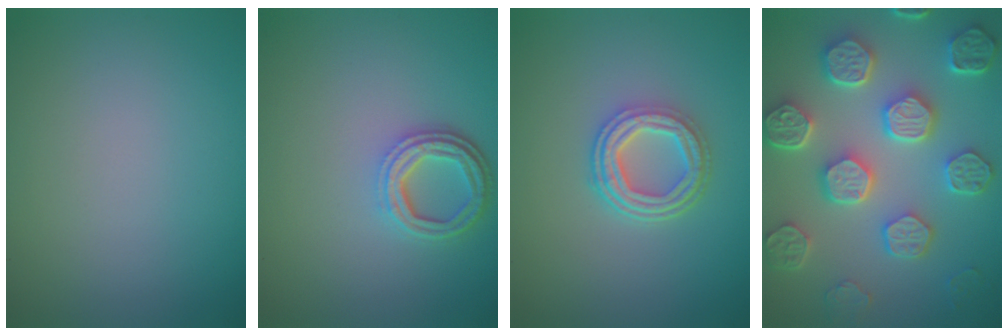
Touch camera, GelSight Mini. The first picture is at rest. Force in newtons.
{"total": 3.8, "press": 2.9, "slide": 2.4}
{"total": 4.5, "press": 3.4, "slide": 3.0}
{"total": 8.3, "press": 6.5, "slide": 5.2}